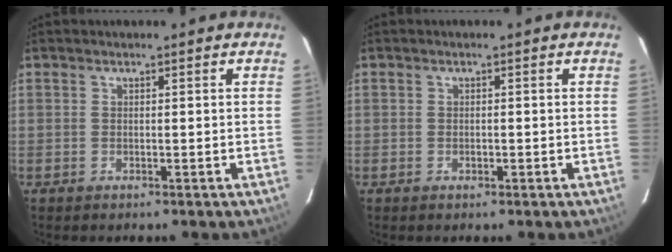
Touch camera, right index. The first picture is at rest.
{"total": 0.6, "force": [-0.2, 0.5, 0.2], "torque": [-0.001, 0.000, -0.003]}